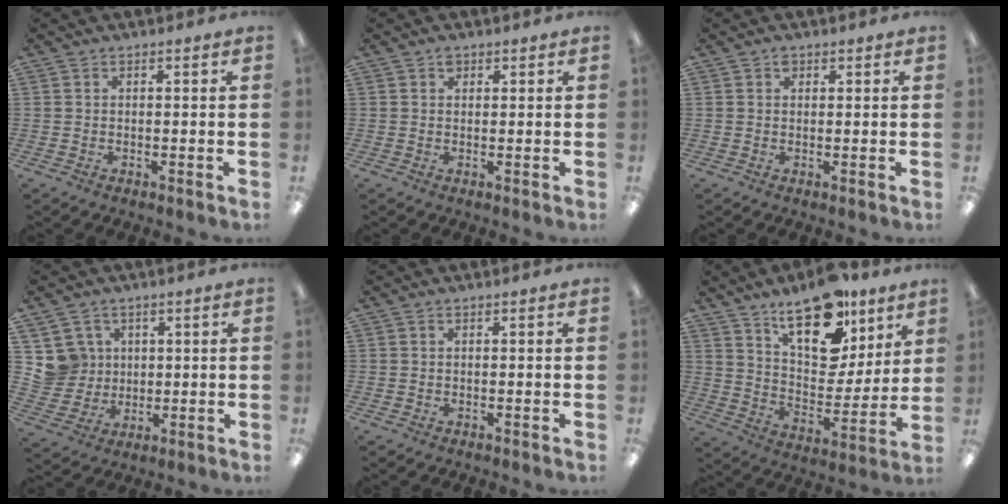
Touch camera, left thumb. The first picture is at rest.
{"total": 1.5, "force": [0.9, 1.1, 0.6], "torque": [-0.004, -0.002, 0.016]}
{"total": 1.5, "force": [0.8, 1.0, 0.6], "torque": [-0.006, -0.001, 0.013]}
{"total": 7.8, "force": [3.1, 7.2, 0.1], "torque": [-0.015, -0.004, 0.065]}
{"total": 0.0}
{"total": 19.9, "force": [13.1, 9.9, 11.2], "torque": [-0.163, -0.078, 0.226]}